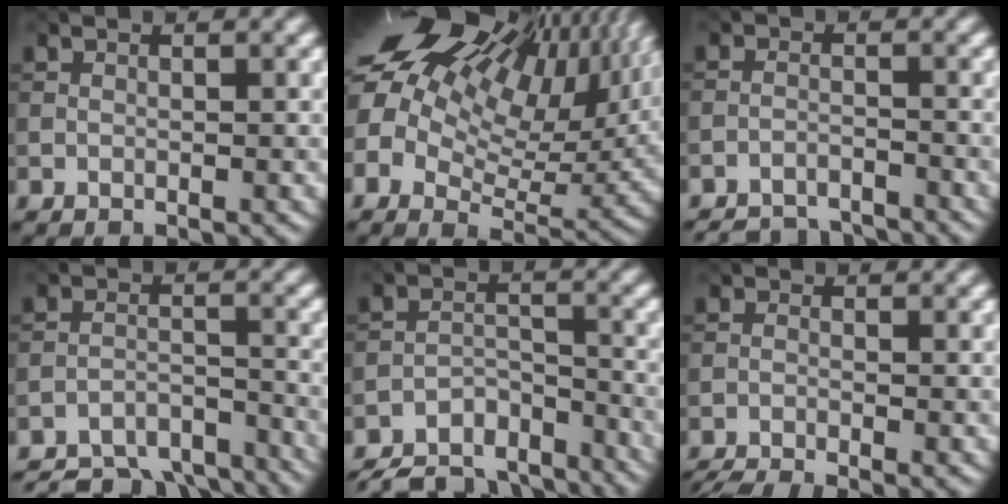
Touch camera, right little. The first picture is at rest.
{"total": 19.8, "force": [8.5, 12.0, 13.3], "torque": [-0.266, 0.037, 0.152]}
{"total": 6.1, "force": [-5.9, 1.5, 0.8], "torque": [-0.006, -0.004, -0.094]}
{"total": 10.3, "force": [-9.6, 3.1, 2.3], "torque": [-0.032, -0.013, -0.136]}
{"total": 9.3, "force": [-8.3, 3.3, 2.5], "torque": [-0.037, -0.007, -0.126]}
{"total": 3.4, "force": [-3.0, 0.4, 1.6], "torque": [-0.038, -0.018, -0.062]}